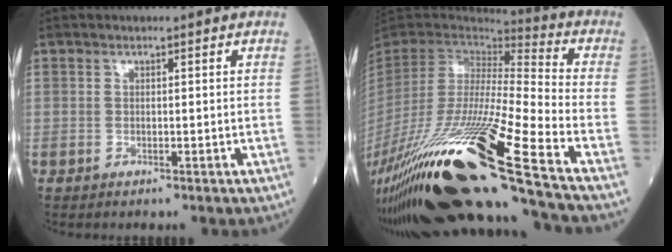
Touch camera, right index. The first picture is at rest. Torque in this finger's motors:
{"motor_torque": [1.22, -0.92, 1.06, 0.21]}